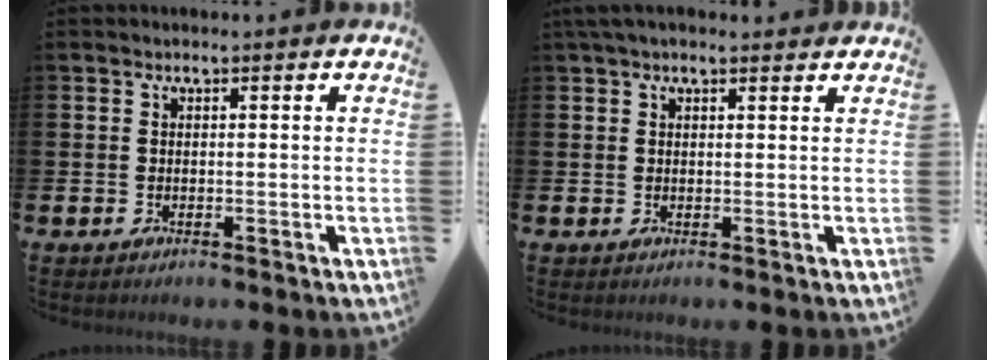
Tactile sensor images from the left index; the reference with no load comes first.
{"total": 2.2, "force": [1.8, 0.7, 1.1], "torque": [-0.022, 0.004, 0.031]}